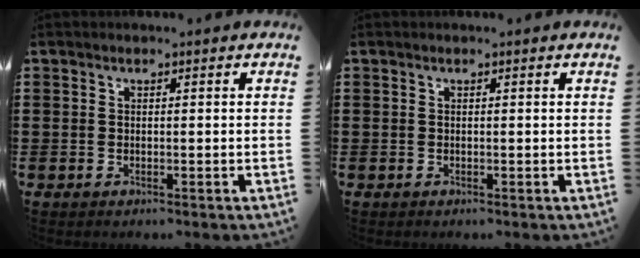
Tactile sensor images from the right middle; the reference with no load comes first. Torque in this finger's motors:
{"motor_torque": [0.99, -1.15, 0.00, -0.01]}